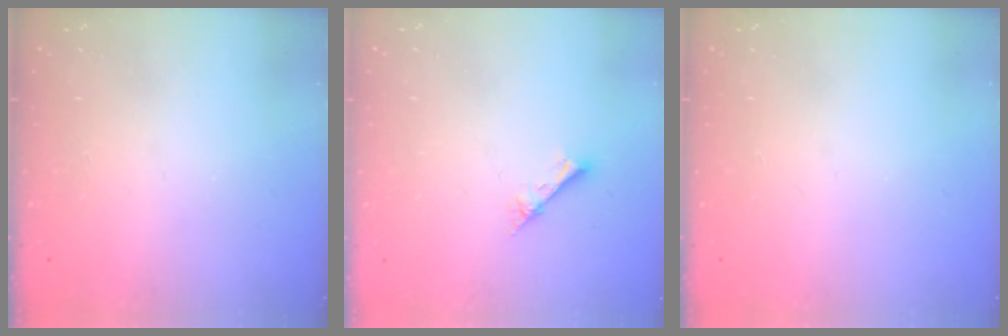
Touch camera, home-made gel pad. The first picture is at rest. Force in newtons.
{"total": 2.1, "press": 2.1, "slide": 0.2}
{"total": 0.0}